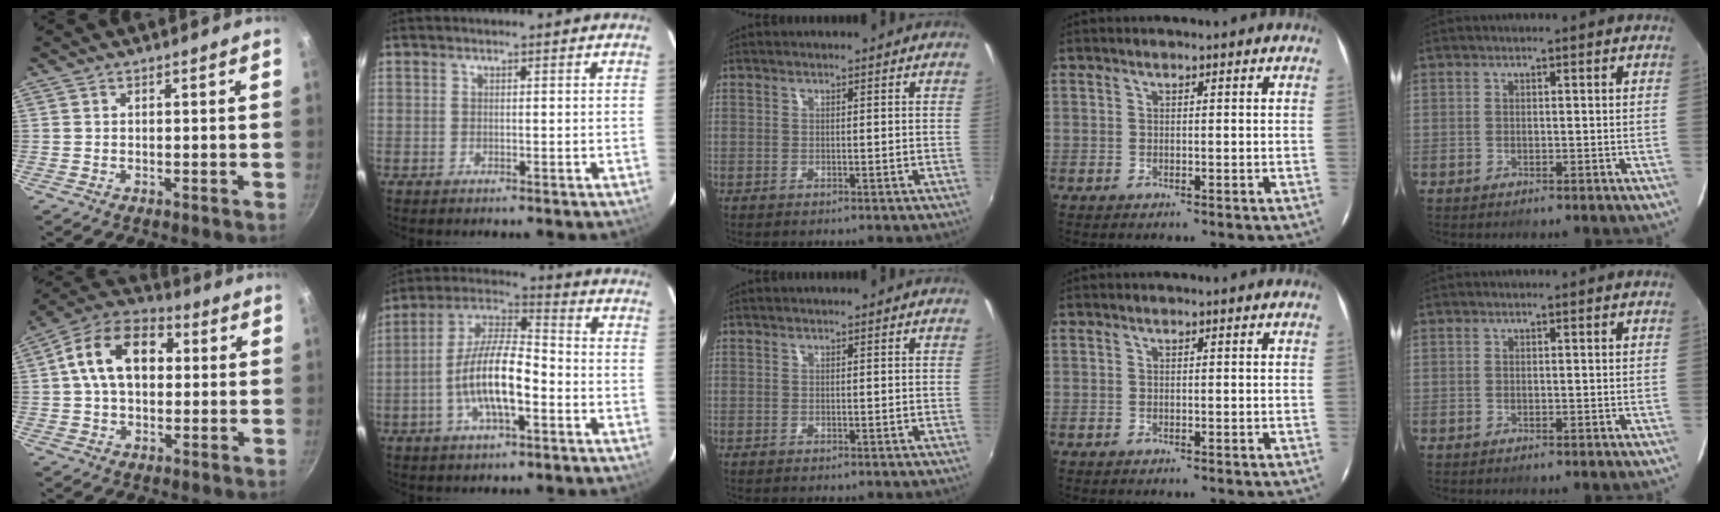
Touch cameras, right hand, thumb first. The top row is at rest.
{"thumb": {"total": 14.7, "force": [2.4, 9.8, 10.7], "torque": [-0.149, 0.027, 0.020]}, "index": {"total": 12.7, "force": [-4.0, 4.1, 11.4], "torque": [-0.227, 0.006, -0.077]}}